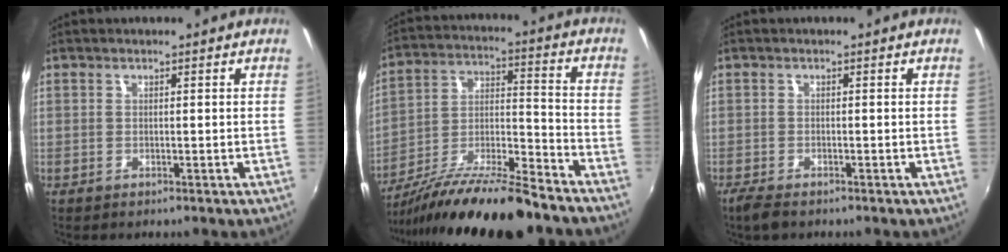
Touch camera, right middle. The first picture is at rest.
{"total": 18.9, "force": [-15.0, 2.1, 11.2], "torque": [-0.204, -0.014, -0.257]}
{"total": 3.2, "force": [-2.4, 0.8, 1.9], "torque": [-0.042, -0.014, -0.044]}